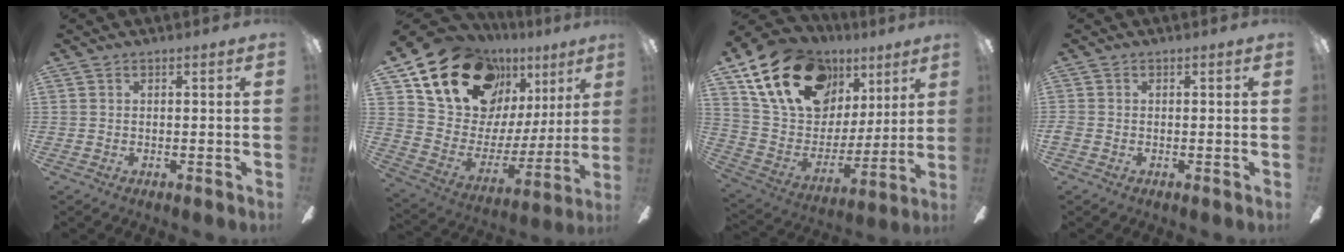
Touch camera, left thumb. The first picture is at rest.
{"total": 21.3, "force": [14.9, 11.8, 9.5], "torque": [-0.180, -0.093, 0.282]}
{"total": 21.9, "force": [13.0, 13.5, 11.3], "torque": [-0.206, -0.051, 0.245]}
{"total": 0.8, "force": [-0.3, 0.7, 0.4], "torque": [-0.005, 0.004, -0.006]}